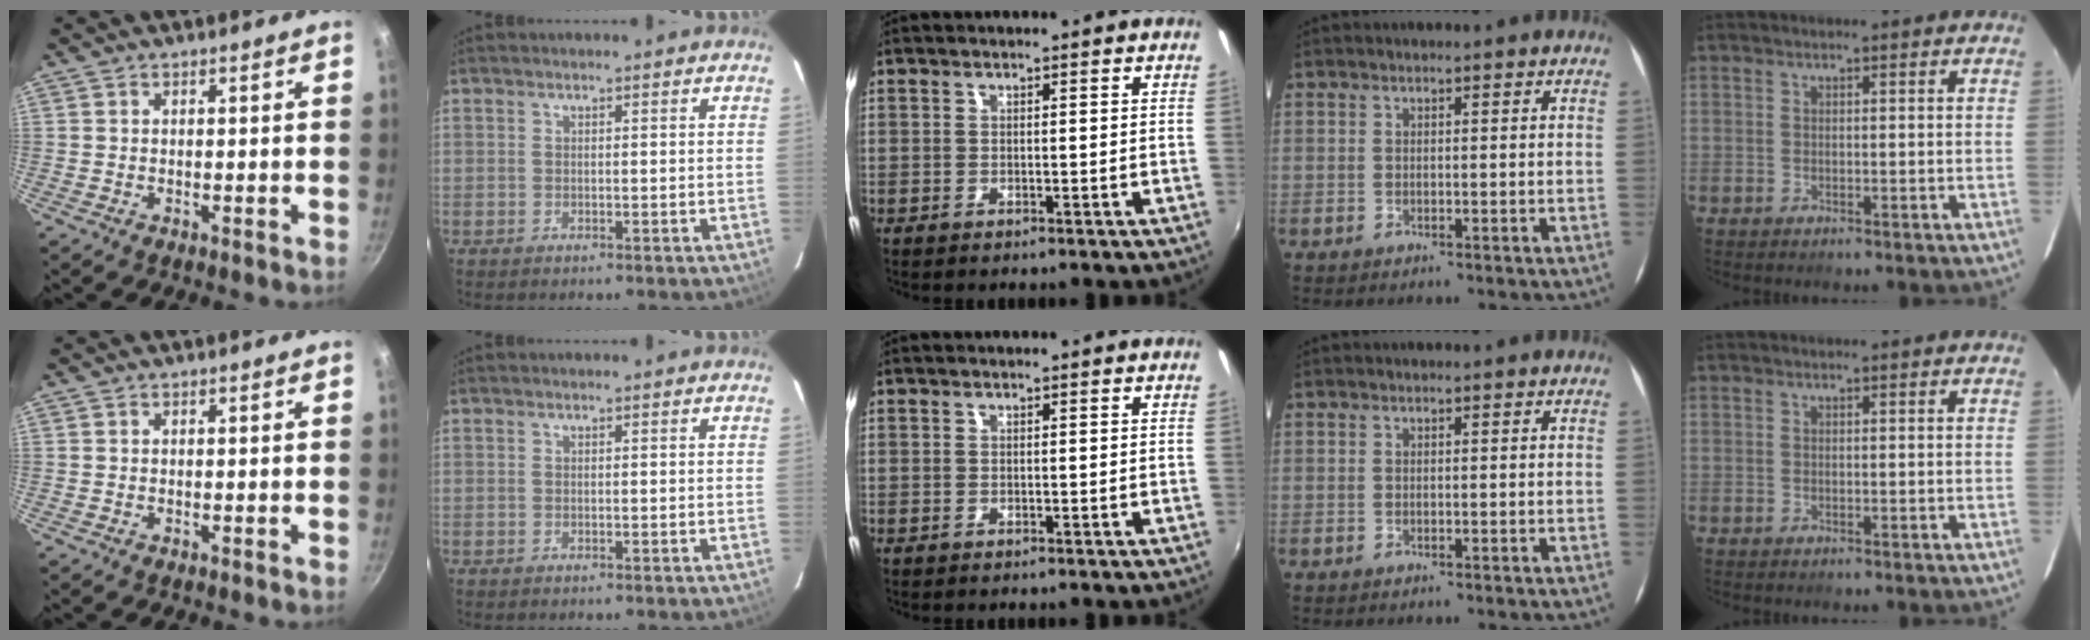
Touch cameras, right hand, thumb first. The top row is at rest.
{}